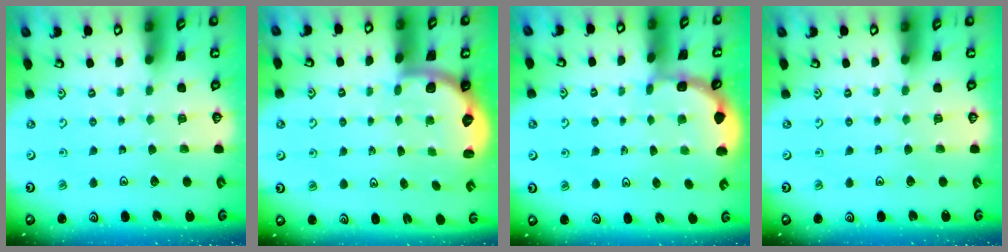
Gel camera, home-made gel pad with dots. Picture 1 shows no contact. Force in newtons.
{"total": 2.7, "press": 2.1, "slide": 1.7}
{"total": 2.0, "press": 2.0, "slide": 0.1}
{"total": 0.0}